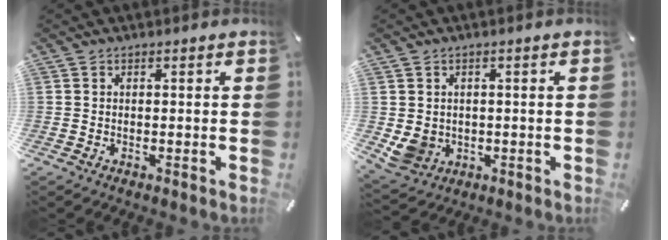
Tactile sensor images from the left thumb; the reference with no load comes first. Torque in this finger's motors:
{"motor_torque": [0.55, 0.55, 0.31, 0.21, 0.14]}